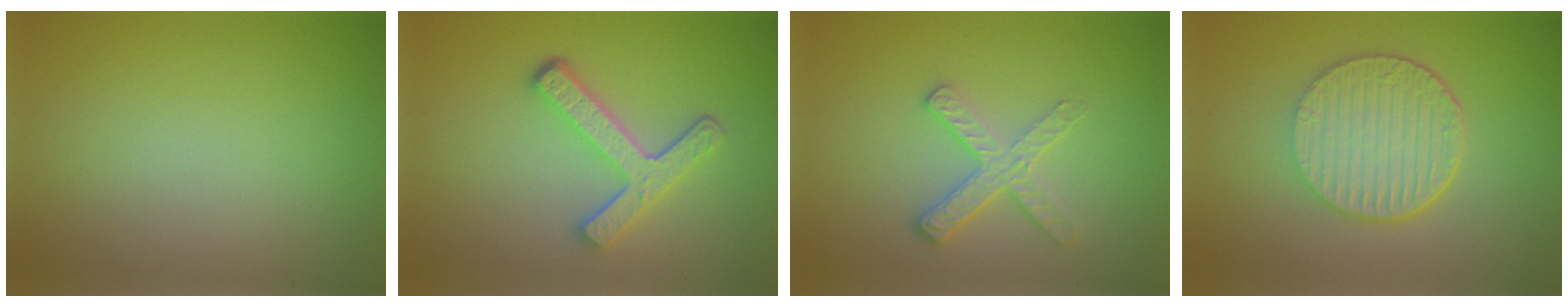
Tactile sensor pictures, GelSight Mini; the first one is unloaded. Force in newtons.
{"total": 4.7, "press": 3.6, "slide": 3.1}
{"total": 2.7, "press": 2.4, "slide": 1.2}
{"total": 6.7, "press": 4.6, "slide": 4.8}